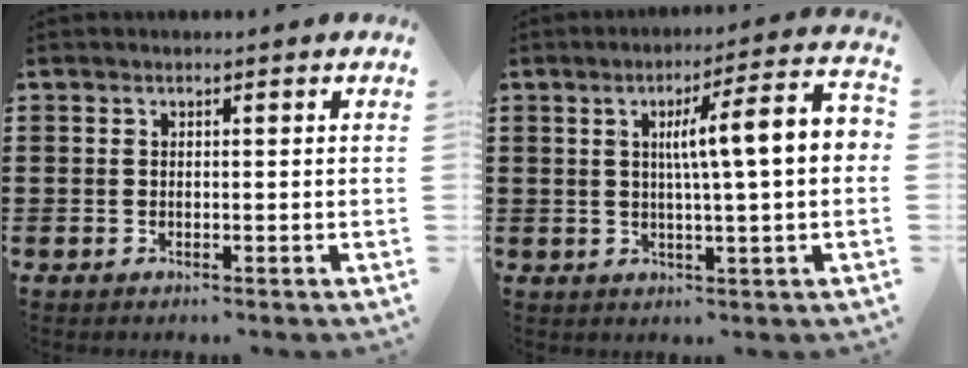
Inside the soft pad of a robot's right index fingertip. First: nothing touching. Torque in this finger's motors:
{"motor_torque": [1.08, -0.55, 0.44, 0.21]}